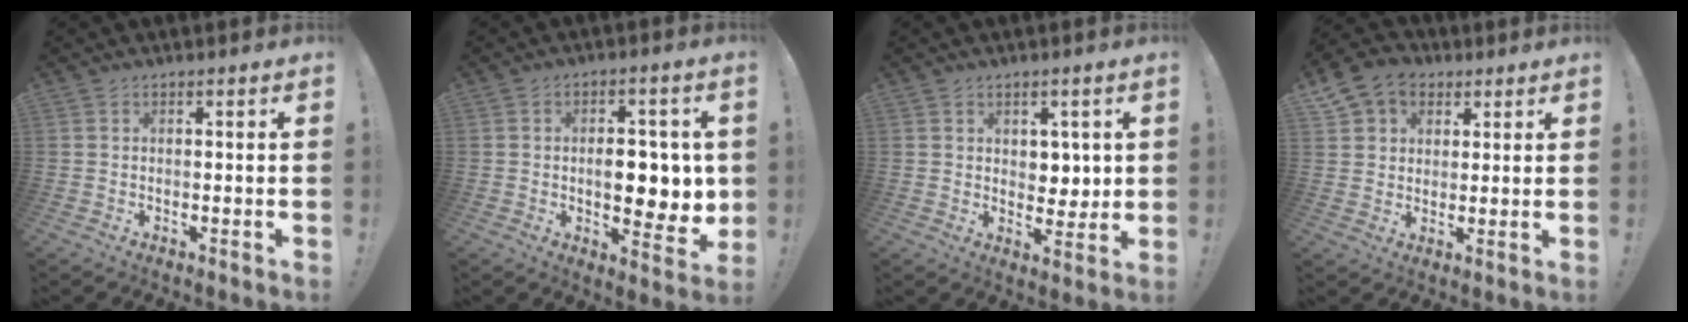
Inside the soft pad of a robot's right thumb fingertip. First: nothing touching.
{"total": 9.8, "force": [0.2, 5.4, 8.2], "torque": [-0.098, -0.002, 0.004]}
{"total": 5.7, "force": [2.5, 4.5, 2.2], "torque": [-0.020, -0.021, 0.048]}
{"total": 9.6, "force": [4.5, 7.7, 3.4], "torque": [-0.056, -0.016, 0.092]}